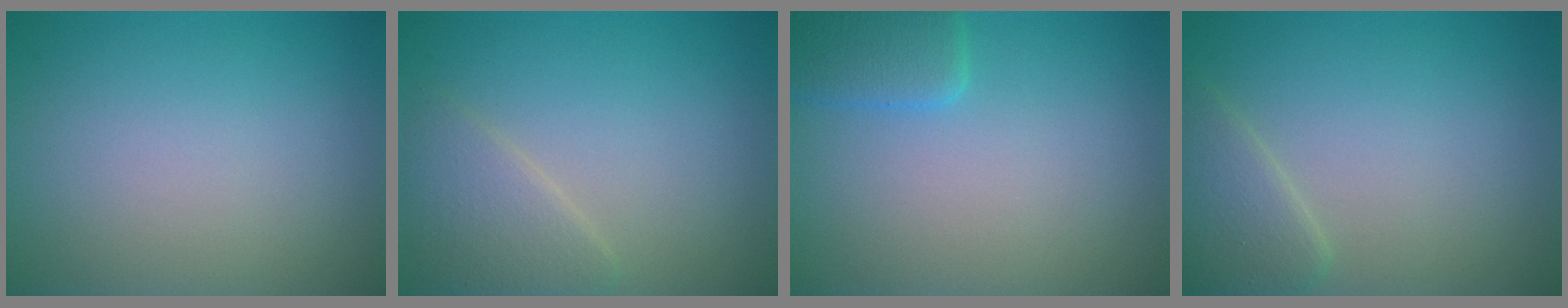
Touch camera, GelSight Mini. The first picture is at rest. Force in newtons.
{"total": 2.8, "press": 2.8, "slide": 0.3}
{"total": 2.6, "press": 2.6, "slide": 0.2}
{"total": 2.7, "press": 2.6, "slide": 0.2}